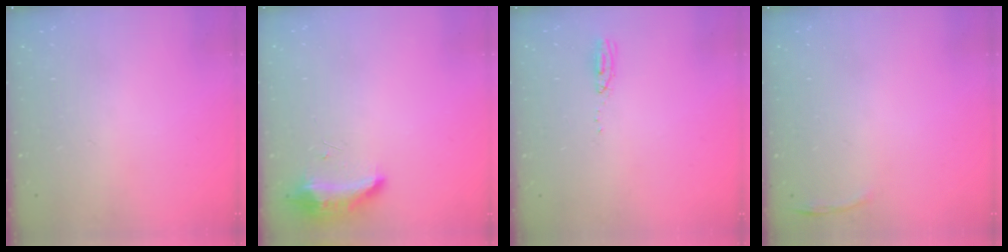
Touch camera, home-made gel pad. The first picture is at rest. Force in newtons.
{"total": 14.4, "press": 9.5, "slide": 10.8}
{"total": 3.6, "press": 3.3, "slide": 1.5}
{"total": 3.4, "press": 3.3, "slide": 0.9}